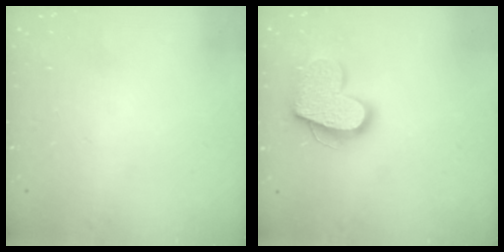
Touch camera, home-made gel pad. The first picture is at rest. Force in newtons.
{"total": 15.8, "press": 15.7, "slide": 1.4}